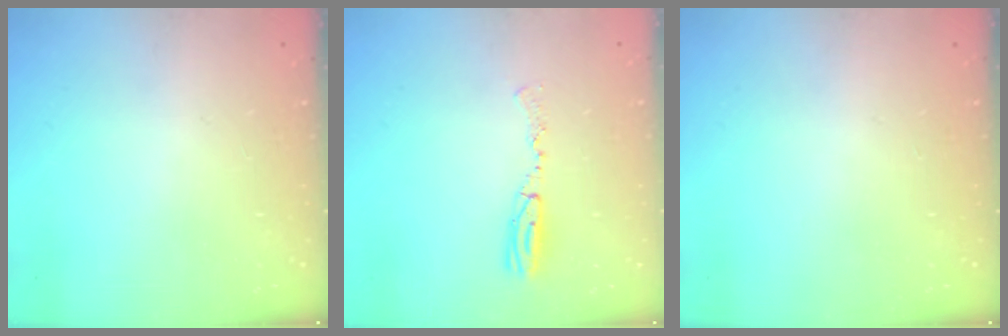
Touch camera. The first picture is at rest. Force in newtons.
{"total": 5.6, "press": 5.3, "slide": 1.9}
{"total": 0.0}